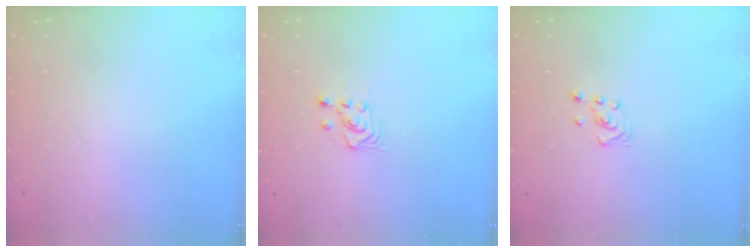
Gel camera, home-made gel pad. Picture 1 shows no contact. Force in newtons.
{"total": 3.4, "press": 3.4, "slide": 0.4}
{"total": 2.8, "press": 2.6, "slide": 1.0}